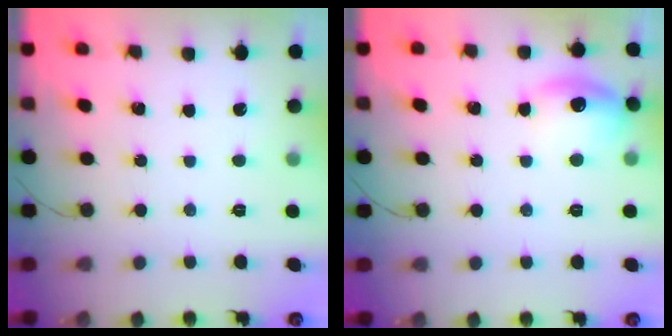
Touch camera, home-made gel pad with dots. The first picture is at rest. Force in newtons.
{"total": 10.2, "press": 10.2, "slide": 1.1}